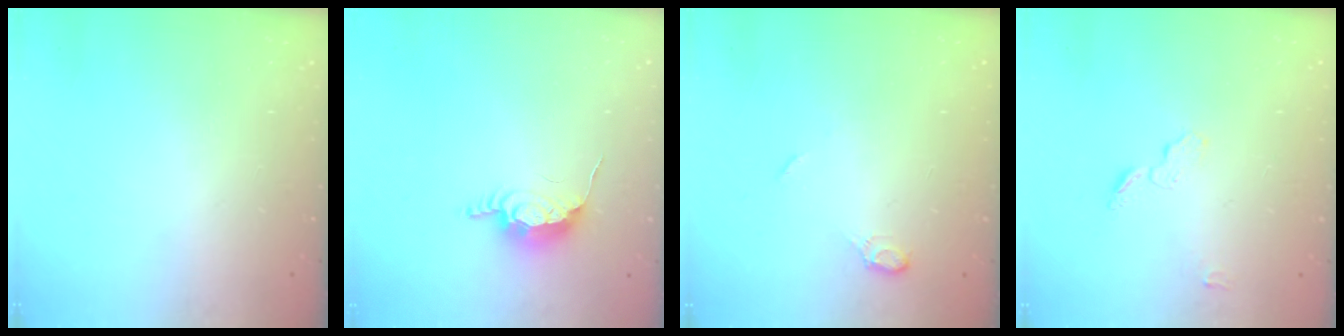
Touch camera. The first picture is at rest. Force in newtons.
{"total": 8.6, "press": 8.5, "slide": 0.9}
{"total": 5.4, "press": 5.4, "slide": 0.6}
{"total": 5.3, "press": 5.3, "slide": 0.3}